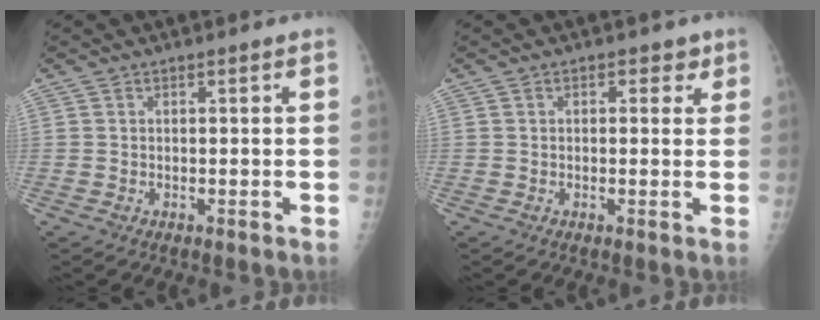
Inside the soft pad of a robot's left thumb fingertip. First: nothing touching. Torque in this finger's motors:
{"motor_torque": [-0.28, 0.19, 0.04, -0.07, 0.01]}